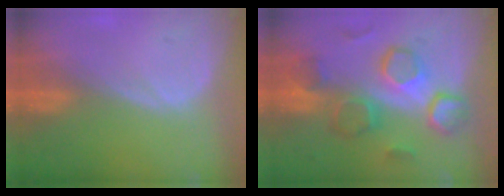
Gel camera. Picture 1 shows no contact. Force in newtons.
{"total": 9.9, "press": 9.4, "slide": 3.1}